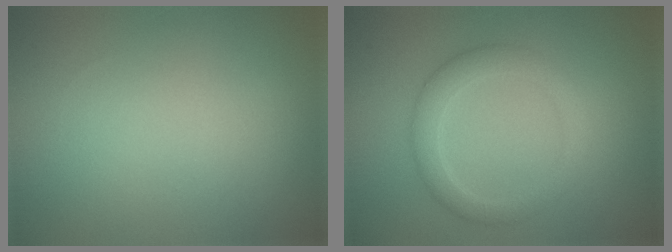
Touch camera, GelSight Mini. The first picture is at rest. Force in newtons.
{"total": 2.8, "press": 2.8, "slide": 0.1}